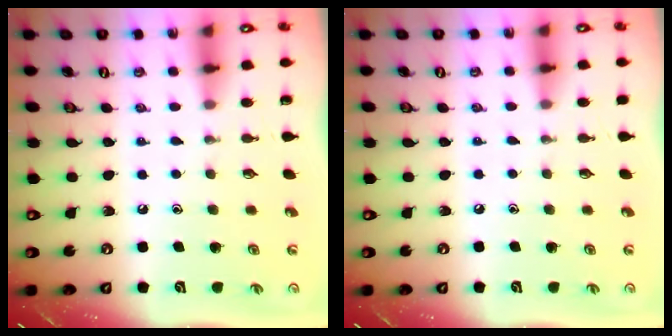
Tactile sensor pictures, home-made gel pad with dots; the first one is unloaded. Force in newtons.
{"total": 0.0}